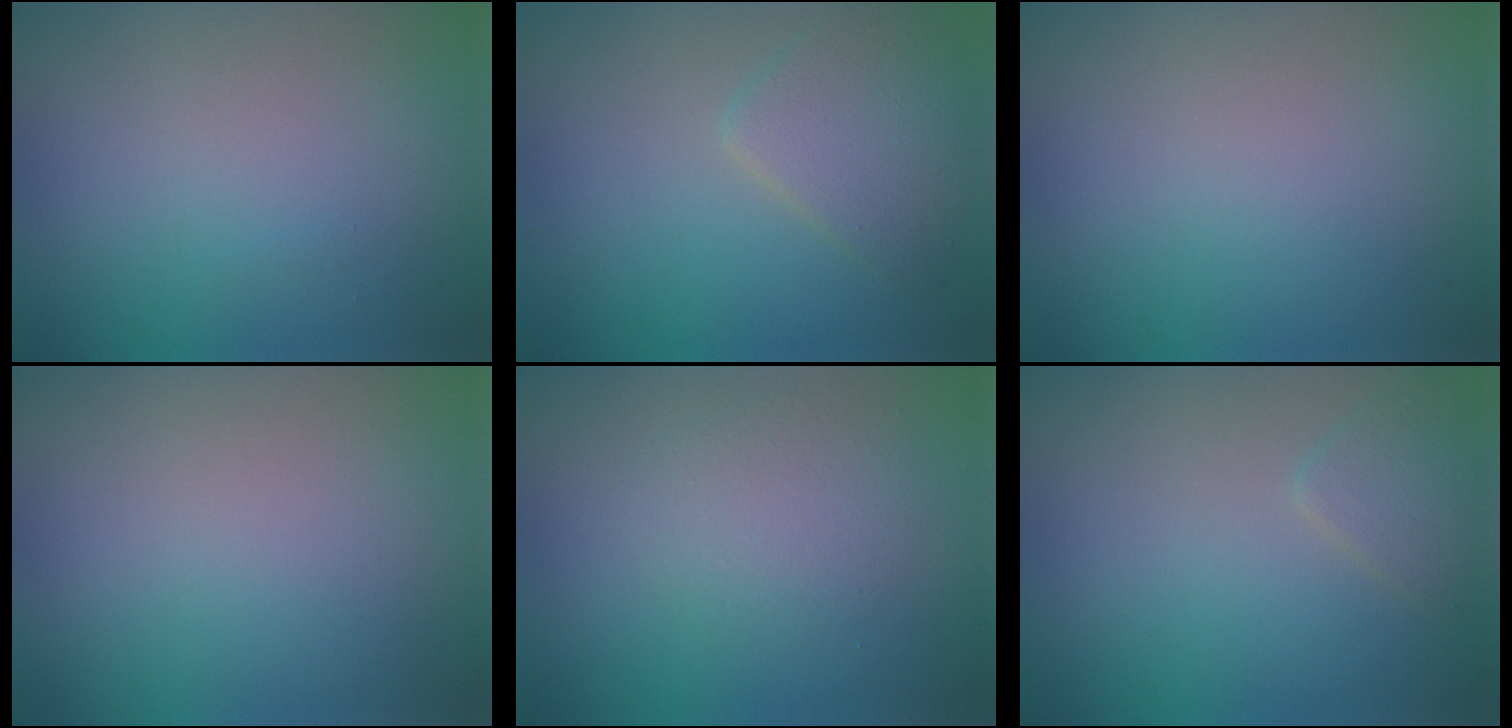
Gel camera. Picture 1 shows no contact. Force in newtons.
{"total": 3.4, "press": 3.4, "slide": 0.1}
{"total": 0.0}
{"total": 0.0}
{"total": 2.4, "press": 2.4, "slide": 0.0}
{"total": 1.6, "press": 1.6, "slide": 0.1}